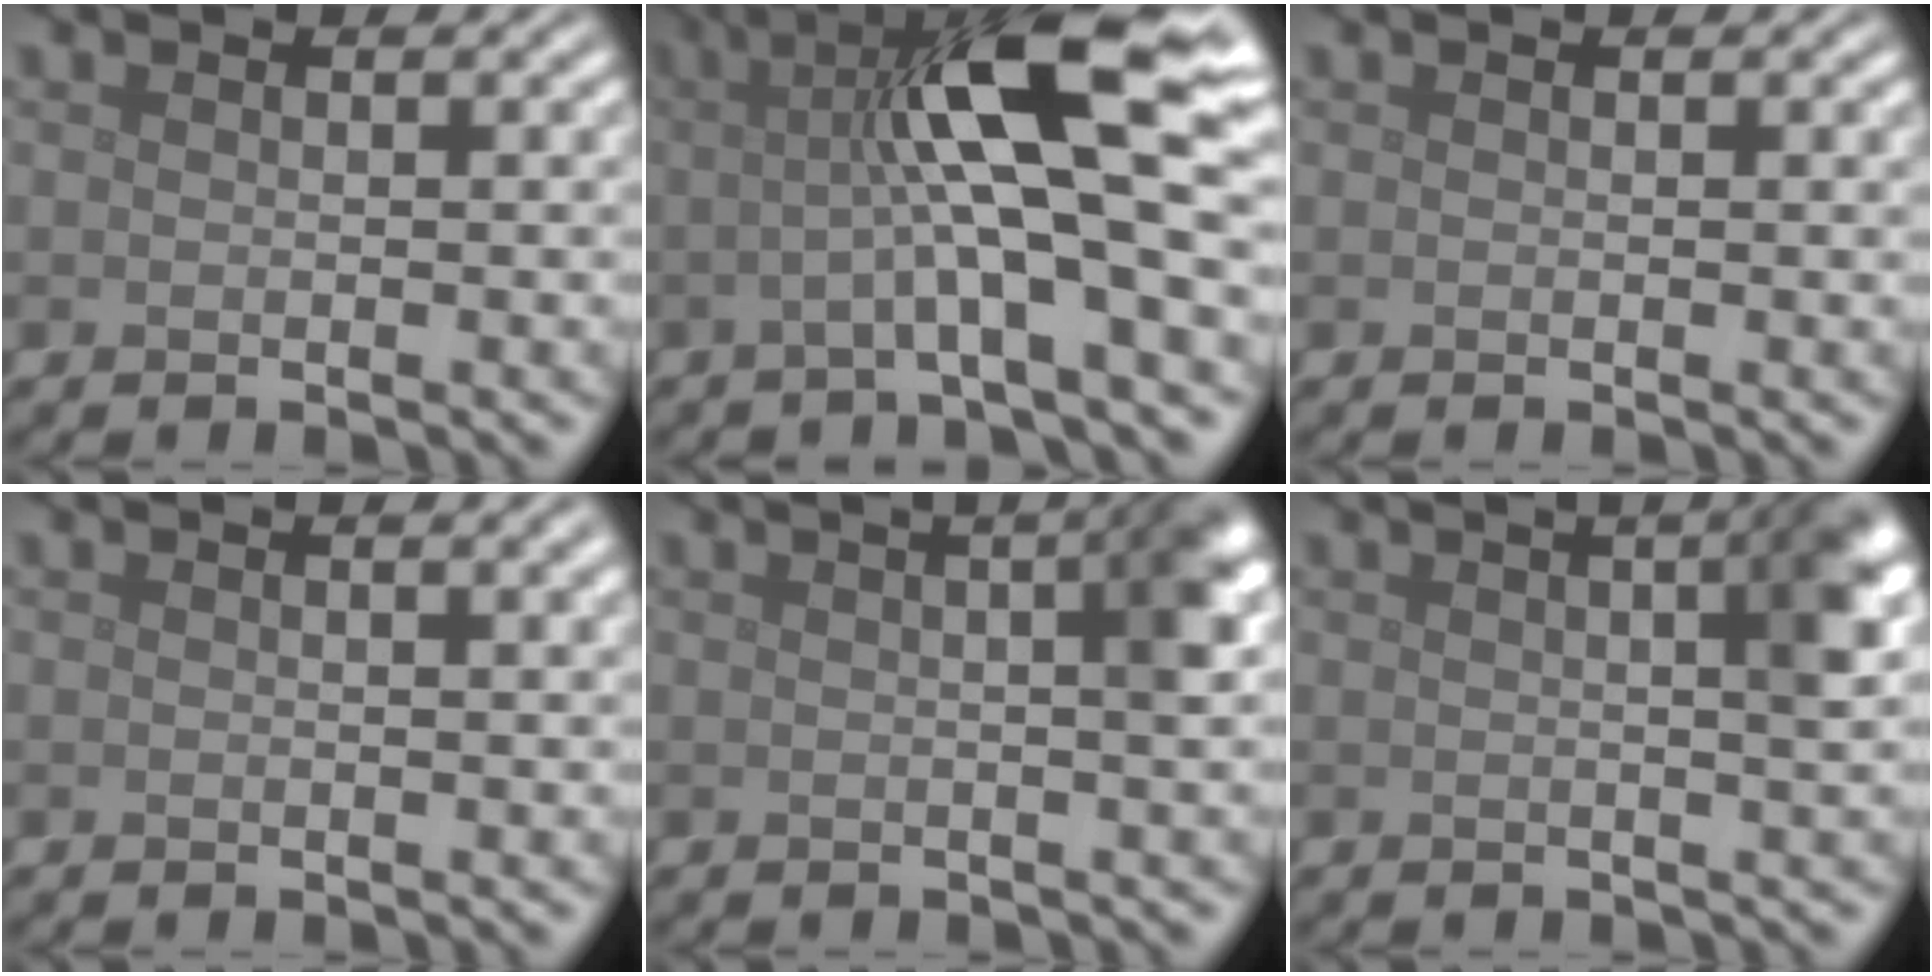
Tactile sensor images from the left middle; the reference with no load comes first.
{"total": 10.3, "force": [1.0, 1.8, 10.1], "torque": [-0.151, 0.011, 0.007]}
{"total": 0.0}
{"total": 1.9, "force": [0.9, 0.6, 1.5], "torque": [-0.014, 0.006, 0.013]}
{"total": 5.9, "force": [1.2, 2.2, 5.4], "torque": [-0.024, 0.030, 0.002]}
{"total": 6.5, "force": [1.5, 2.3, 5.9], "torque": [-0.026, 0.031, 0.005]}